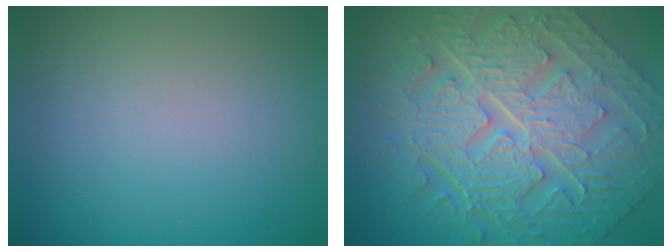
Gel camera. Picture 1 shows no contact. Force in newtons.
{"total": 11.2, "press": 7.7, "slide": 8.2}